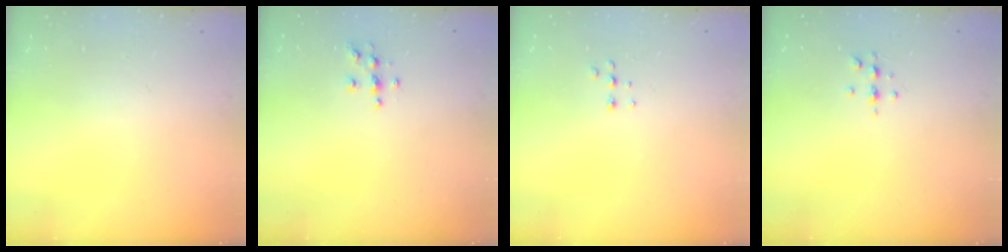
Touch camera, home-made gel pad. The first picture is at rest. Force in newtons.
{"total": 6.2, "press": 6.1, "slide": 0.6}
{"total": 4.5, "press": 4.4, "slide": 0.7}
{"total": 5.0, "press": 4.9, "slide": 0.9}